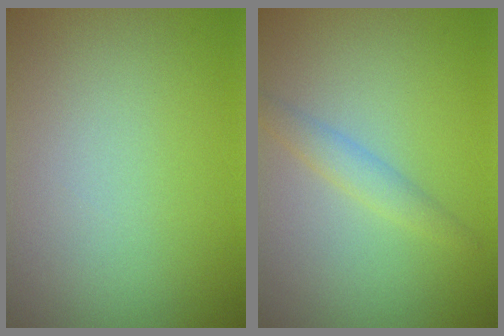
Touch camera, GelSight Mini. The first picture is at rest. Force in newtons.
{"total": 1.8, "press": 1.8, "slide": 0.1}